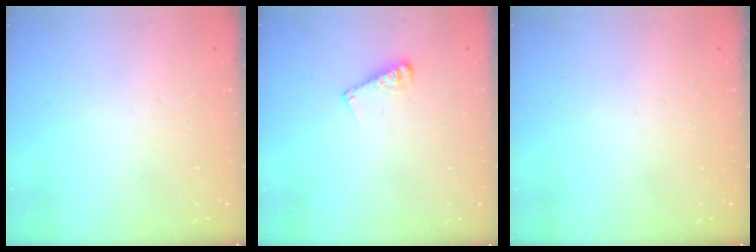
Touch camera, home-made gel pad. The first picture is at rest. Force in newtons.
{"total": 5.6, "press": 5.6, "slide": 0.2}
{"total": 0.0}